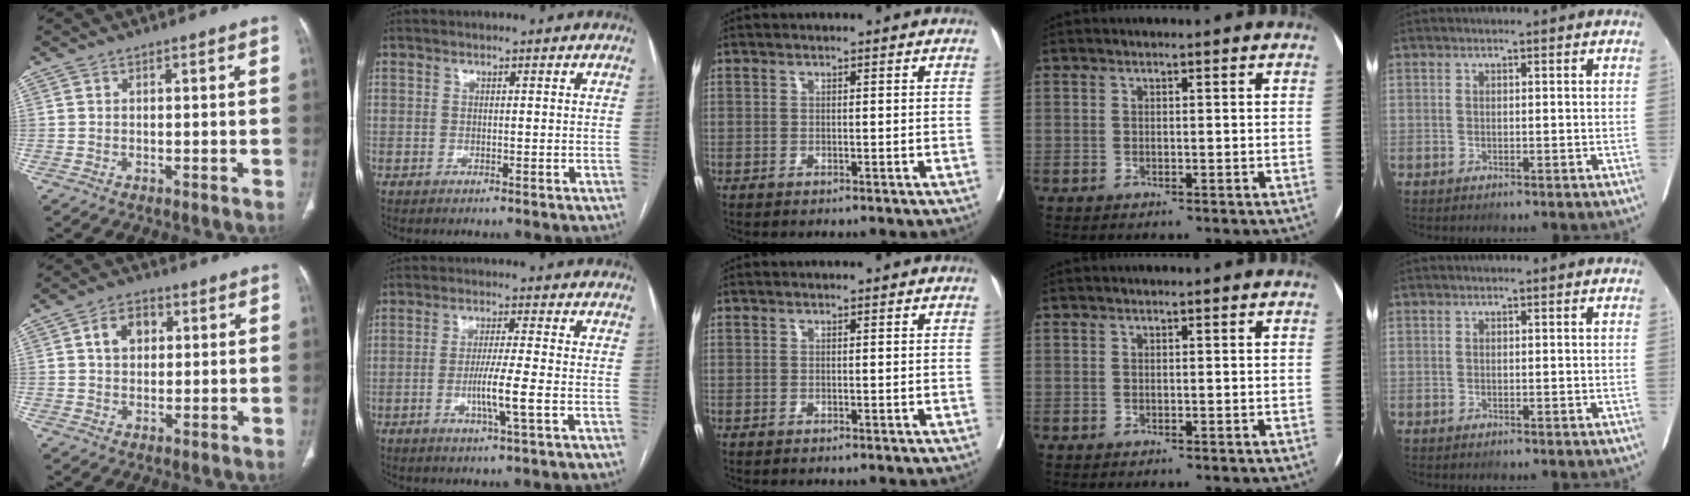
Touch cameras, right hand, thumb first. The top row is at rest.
{"thumb": {"total": 6.1, "force": [1.7, 4.5, 3.8], "torque": [-0.042, 0.006, 0.023]}, "index": {"total": 6.3, "force": [-1.7, -0.6, 6.0], "torque": [-0.110, -0.012, -0.034]}}